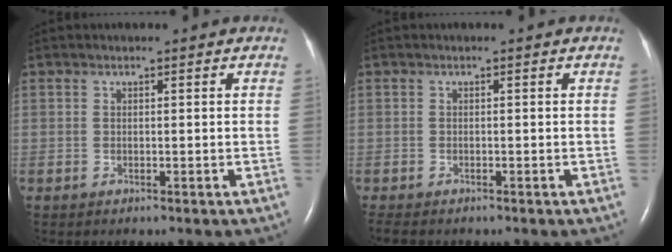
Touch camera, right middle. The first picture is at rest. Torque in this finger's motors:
{"motor_torque": [0.22, -0.18, -0.01, -0.01]}